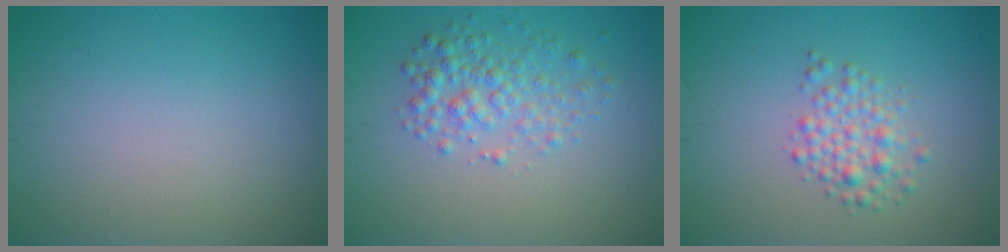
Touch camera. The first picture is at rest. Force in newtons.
{"total": 3.2, "press": 3.2, "slide": 0.1}
{"total": 2.6, "press": 2.5, "slide": 0.0}